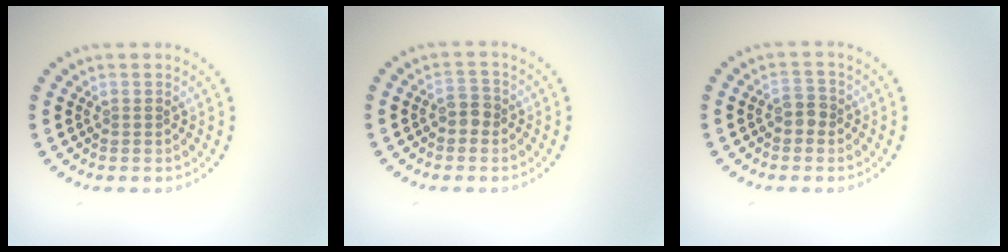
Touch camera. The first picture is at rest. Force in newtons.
{"total": 1.6, "press": 1.6, "slide": 0.5}
{"total": 1.6, "press": 1.5, "slide": 0.5}